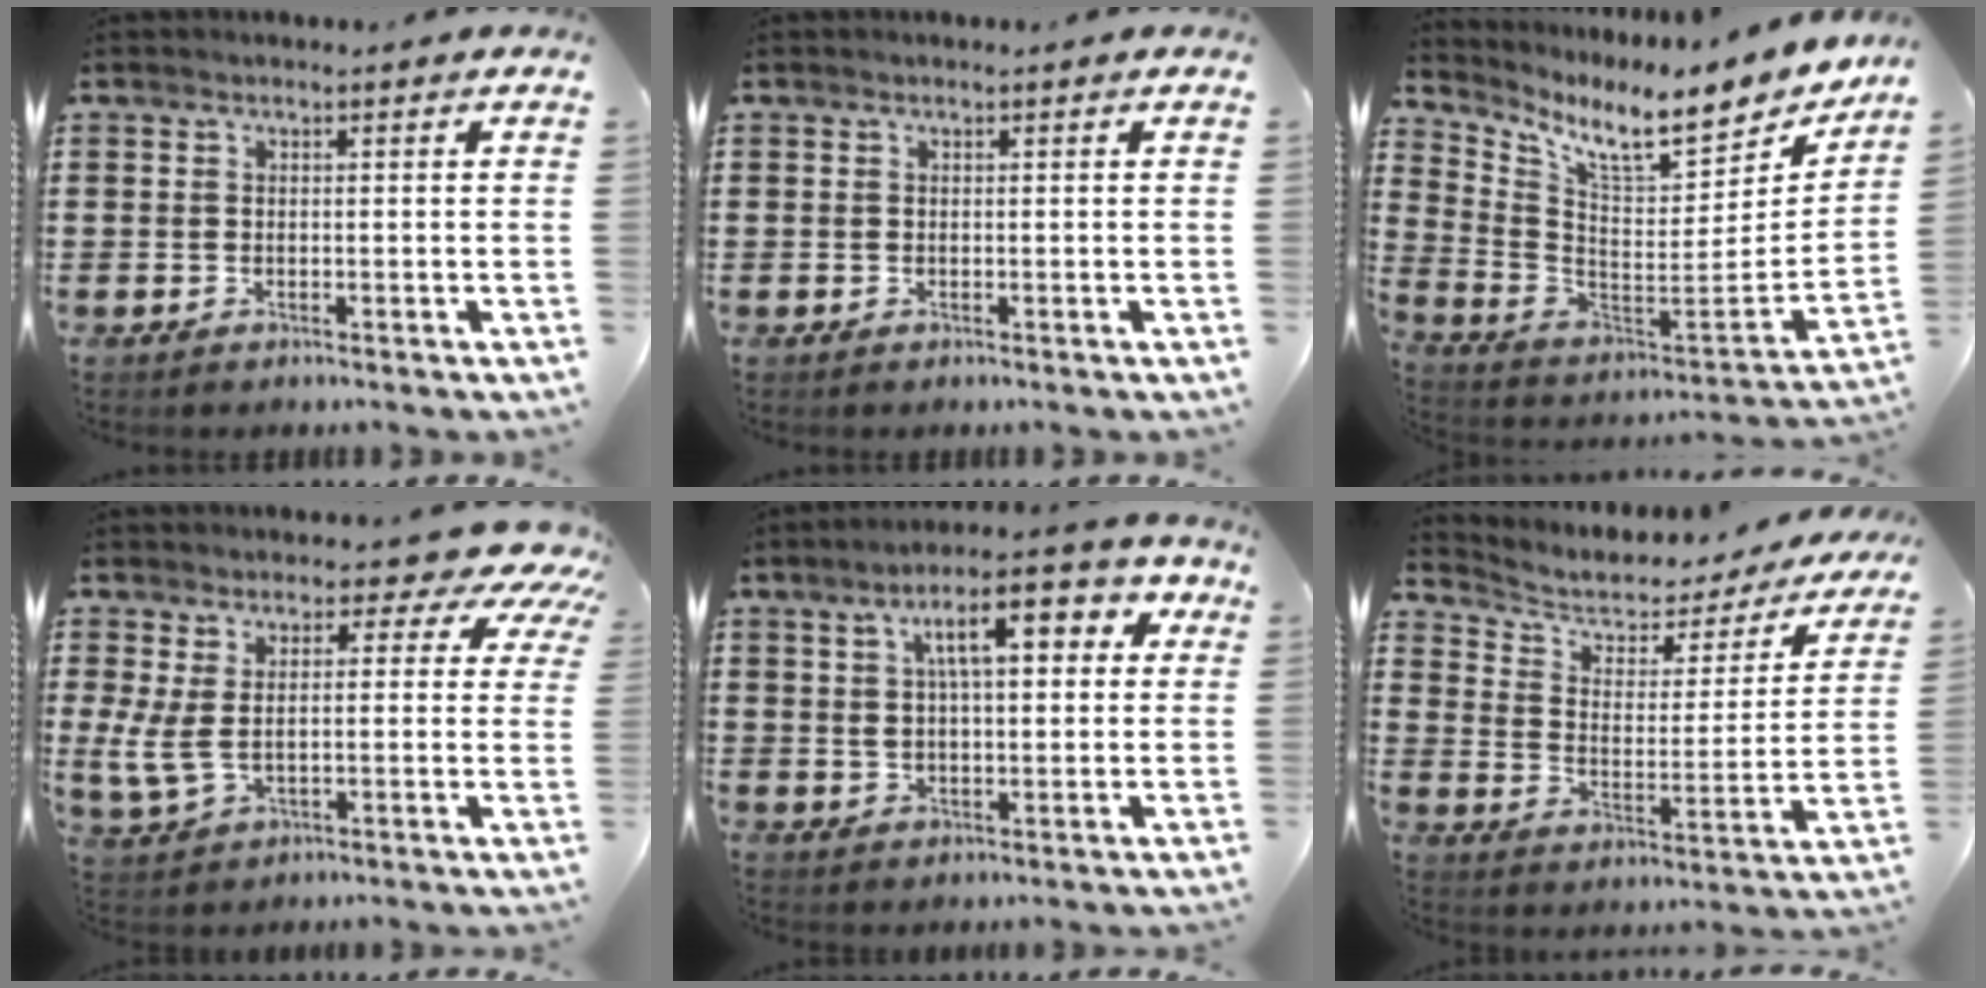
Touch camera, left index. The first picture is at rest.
{"total": 0.0}
{"total": 9.6, "force": [7.6, 1.4, 5.7], "torque": [-0.120, -0.067, 0.121]}
{"total": 9.5, "force": [4.3, 4.9, 6.9], "torque": [-0.135, -0.025, 0.079]}
{"total": 10.0, "force": [4.1, 3.6, 8.3], "torque": [-0.142, -0.002, 0.059]}
{"total": 4.4, "force": [3.2, 2.5, 1.8], "torque": [-0.058, -0.022, 0.049]}